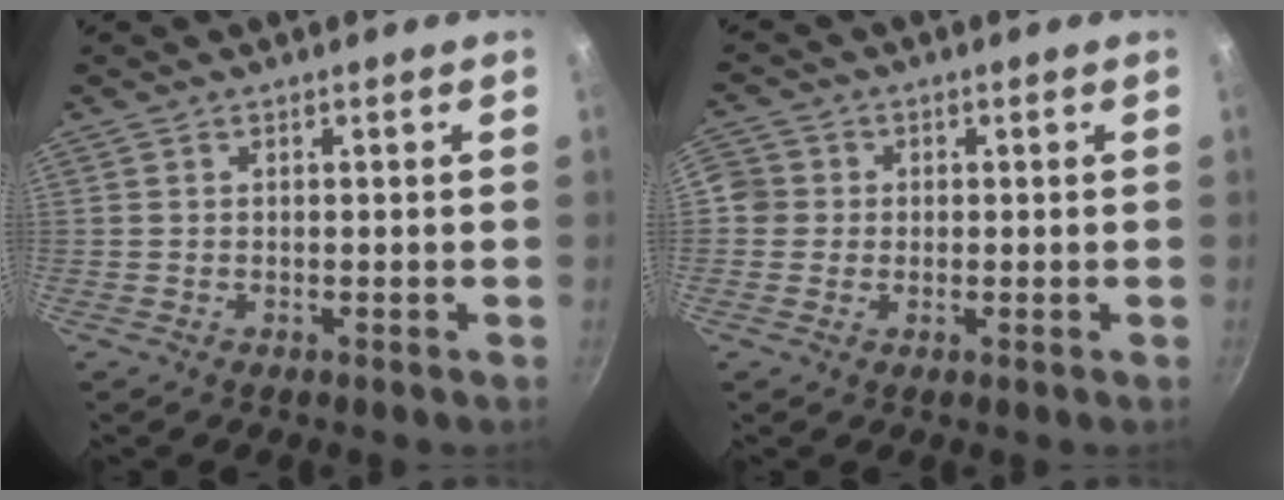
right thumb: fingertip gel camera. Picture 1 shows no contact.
{"total": 4.3, "force": [-0.2, 4.1, 1.0], "torque": [0.008, 0.002, -0.016]}